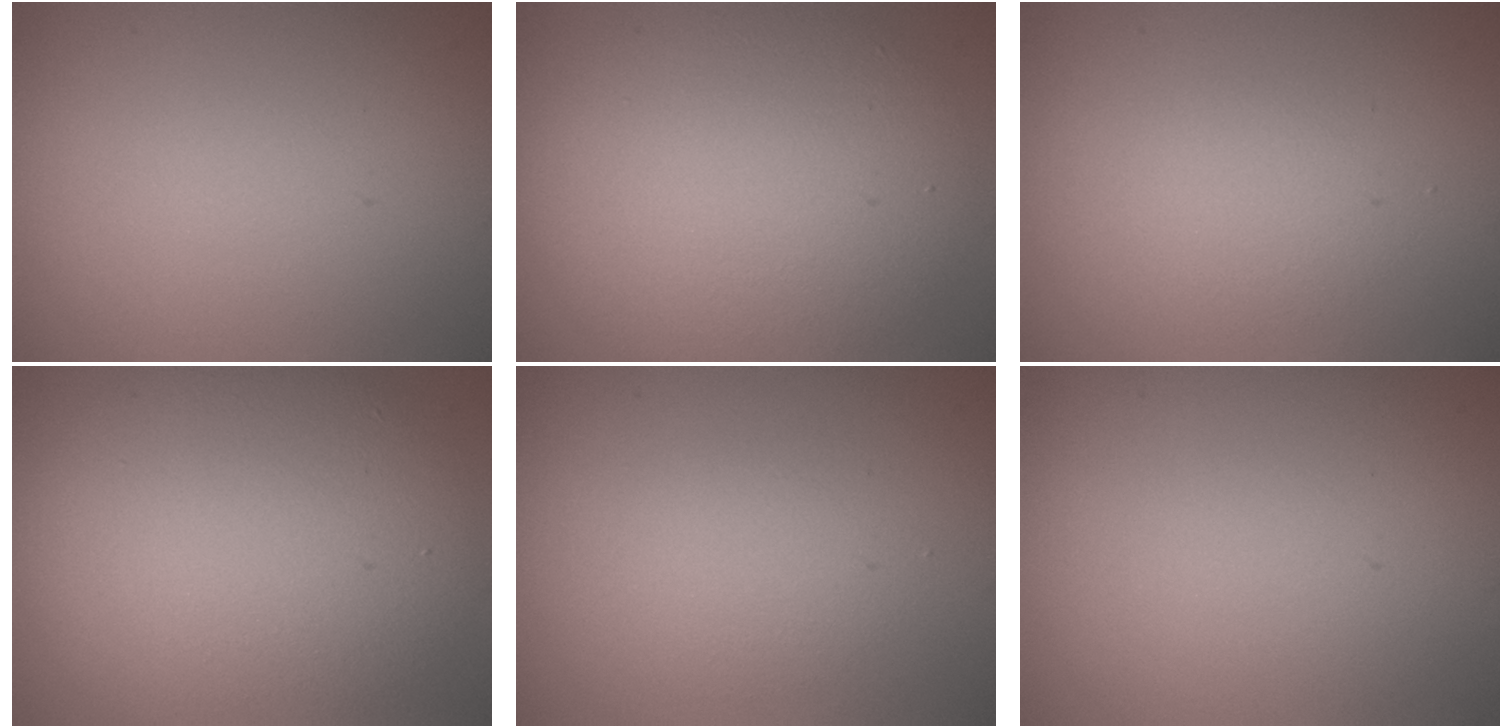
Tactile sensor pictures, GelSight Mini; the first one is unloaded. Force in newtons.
{"total": 7.2, "press": 7.2, "slide": 0.3}
{"total": 1.8, "press": 1.8, "slide": 0.0}
{"total": 9.1, "press": 9.1, "slide": 0.6}
{"total": 1.9, "press": 1.9, "slide": 0.0}
{"total": 0.0}